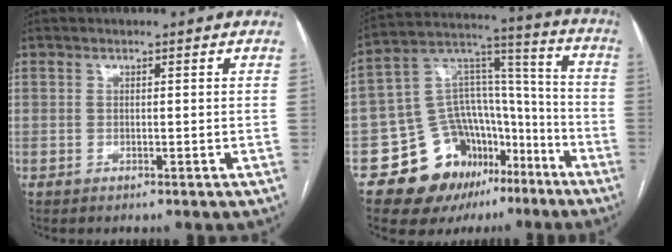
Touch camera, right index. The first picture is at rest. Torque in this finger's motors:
{"motor_torque": [-0.16, -0.18, -0.62, -0.21]}